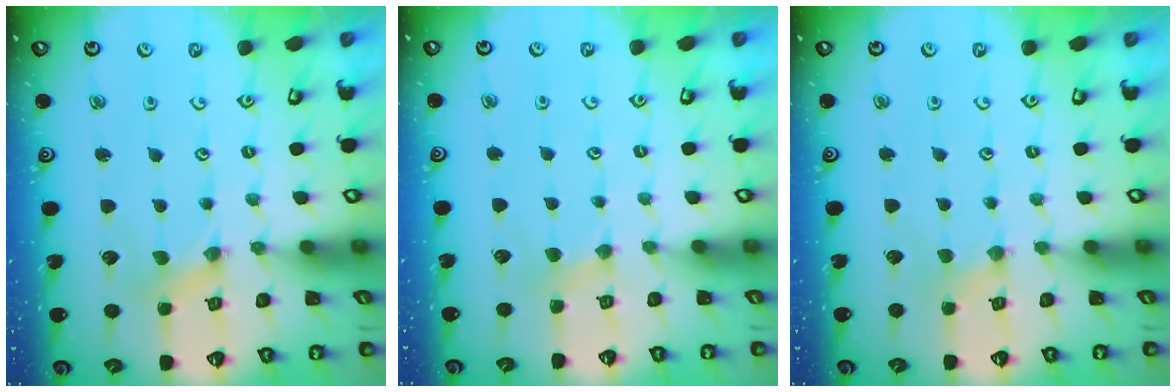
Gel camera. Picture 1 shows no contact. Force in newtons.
{"total": 2.3, "press": 2.3, "slide": 0.4}
{"total": 1.8, "press": 1.8, "slide": 0.3}